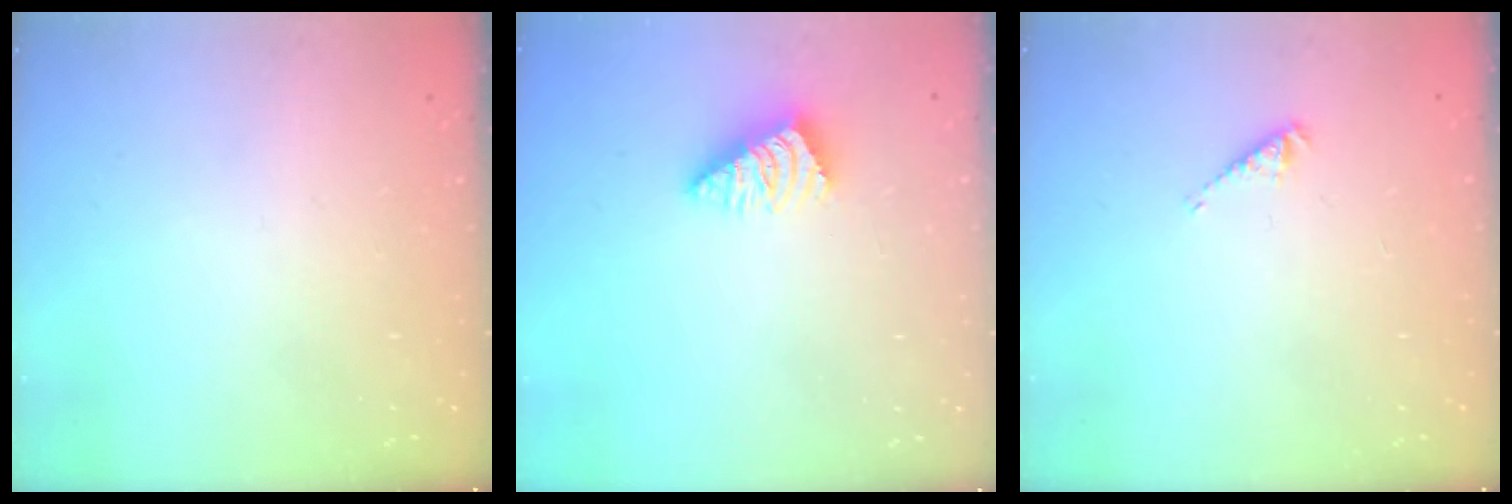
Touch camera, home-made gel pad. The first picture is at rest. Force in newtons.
{"total": 2.4, "press": 2.4, "slide": 0.4}
{"total": 2.9, "press": 2.9, "slide": 0.5}